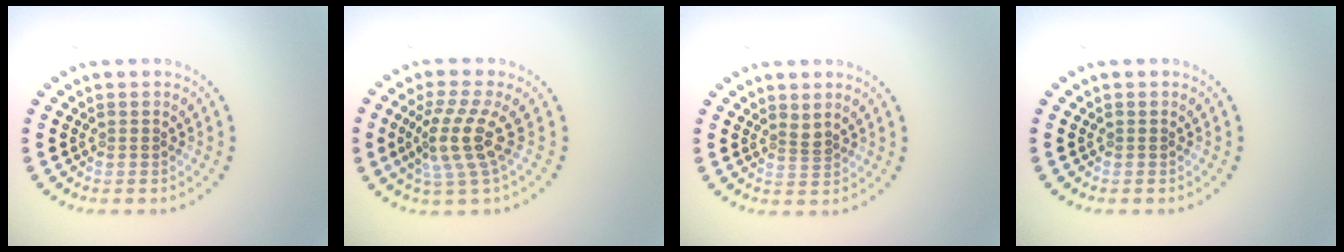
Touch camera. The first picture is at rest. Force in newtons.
{"total": 3.8, "press": 2.8, "slide": 2.5}
{"total": 0.8, "press": 0.5, "slide": 0.6}
{"total": 0.0}